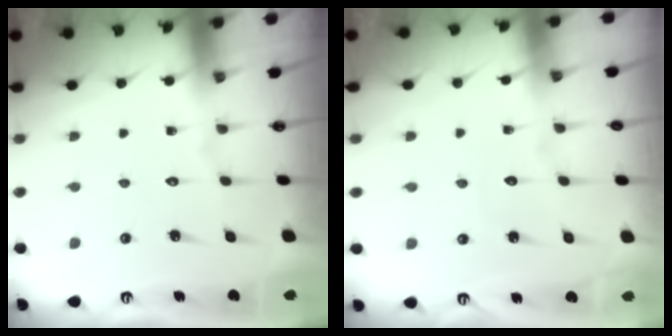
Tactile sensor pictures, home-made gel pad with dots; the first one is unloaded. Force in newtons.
{"total": 3.0, "press": 3.0, "slide": 0.3}